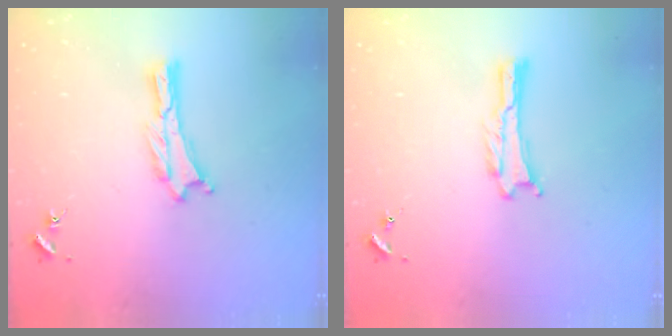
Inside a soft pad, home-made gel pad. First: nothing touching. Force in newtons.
{"total": 0.0}